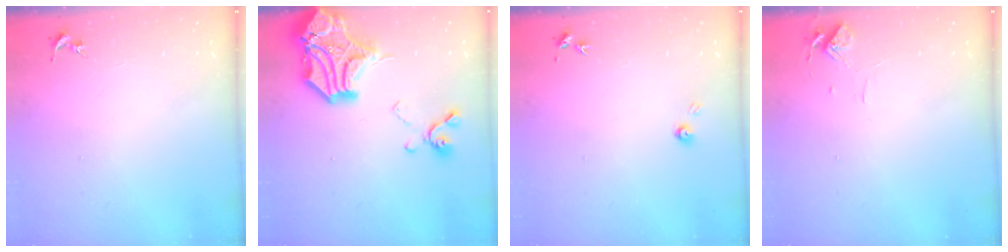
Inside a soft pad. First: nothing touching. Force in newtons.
{"total": 22.5, "press": 22.3, "slide": 2.7}
{"total": 3.7, "press": 3.7, "slide": 0.4}
{"total": 6.2, "press": 6.2, "slide": 0.5}